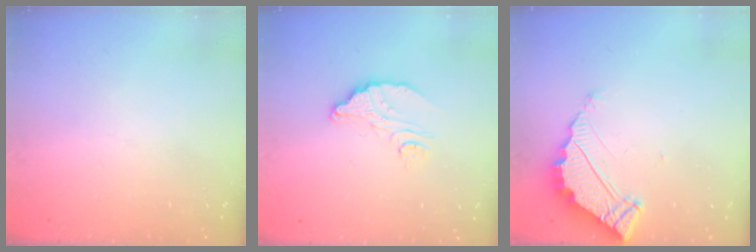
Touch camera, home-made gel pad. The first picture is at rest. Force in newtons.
{"total": 7.5, "press": 7.5, "slide": 0.2}
{"total": 5.1, "press": 5.1, "slide": 0.2}